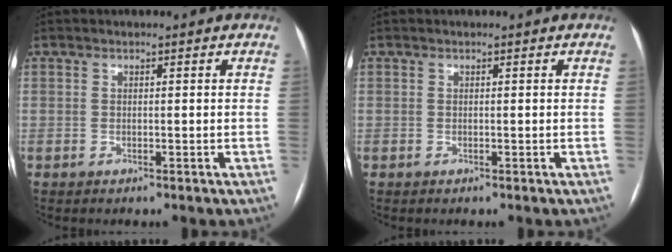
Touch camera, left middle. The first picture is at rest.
{"total": 0.0}